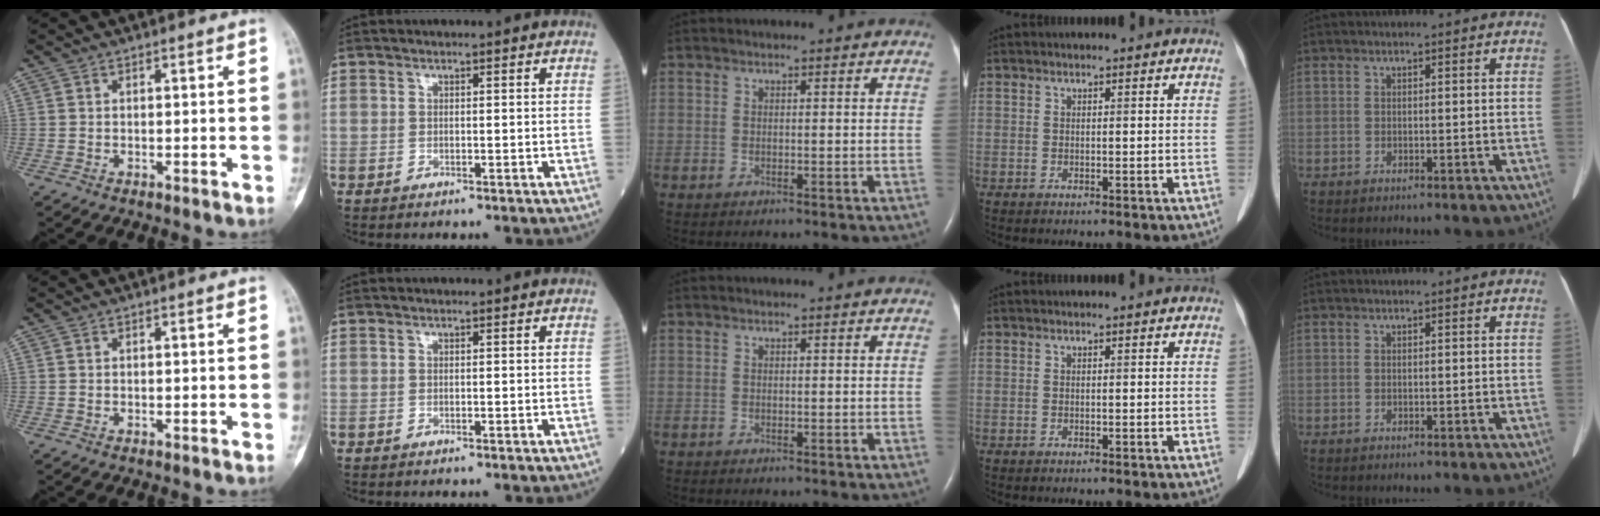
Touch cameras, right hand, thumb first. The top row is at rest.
{}